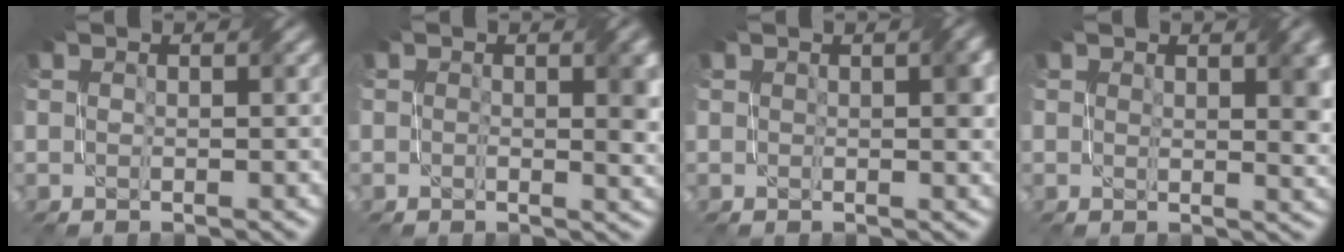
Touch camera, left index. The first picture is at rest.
{"total": 3.1, "force": [0.3, 1.2, 2.8], "torque": [-0.036, -0.001, 0.004]}
{"total": 2.1, "force": [0.5, 0.8, 1.9], "torque": [-0.021, 0.004, 0.009]}
{"total": 3.5, "force": [1.2, 1.4, 3.0], "torque": [-0.034, -0.002, 0.020]}